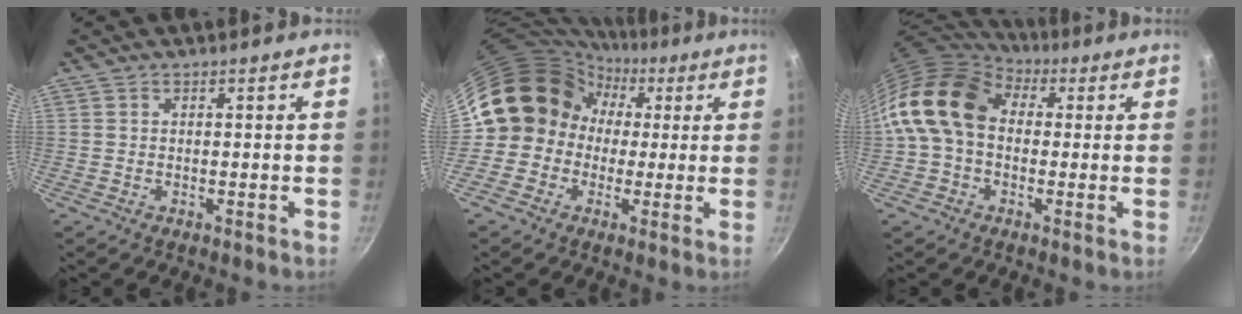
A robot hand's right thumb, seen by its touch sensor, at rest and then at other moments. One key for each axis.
{"total": 12.5, "fx": 0.6, "fy": 11.5, "fz": 4.8, "tx": -0.025, "ty": 0.037, "tz": -0.011}
{"total": 15.4, "fx": 2.2, "fy": 11.3, "fz": 10.2, "tx": -0.171, "ty": 0.024, "tz": 0.020}